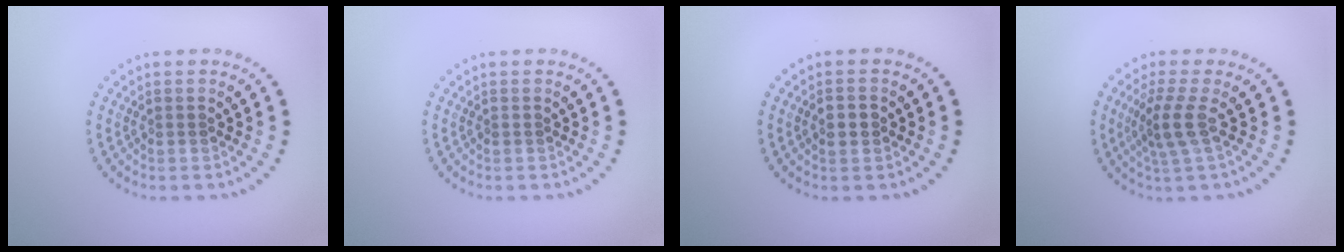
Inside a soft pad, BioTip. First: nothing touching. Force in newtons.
{"total": 0.0}
{"total": 1.4, "press": 1.4, "slide": 0.2}
{"total": 2.8, "press": 2.3, "slide": 1.6}